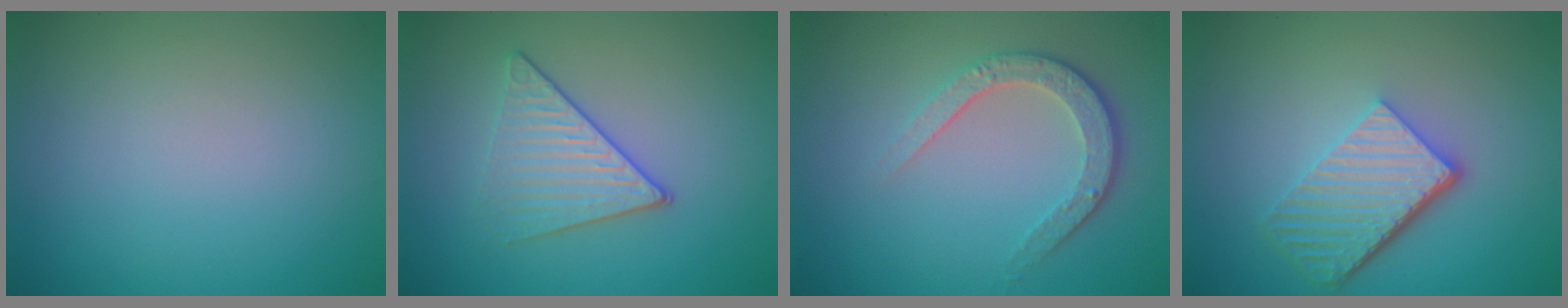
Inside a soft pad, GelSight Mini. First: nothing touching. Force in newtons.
{"total": 3.3, "press": 3.1, "slide": 1.1}
{"total": 3.5, "press": 2.8, "slide": 2.1}
{"total": 5.6, "press": 3.9, "slide": 4.0}